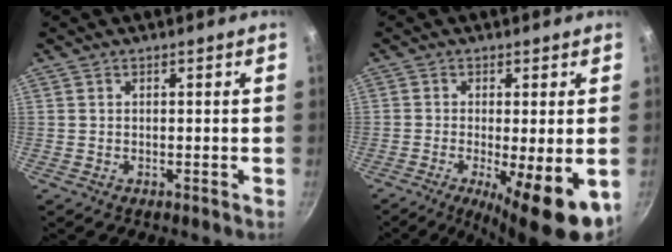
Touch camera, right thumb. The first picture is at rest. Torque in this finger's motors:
{"motor_torque": [-0.08, 0.78, -0.01, -0.21, 0.05]}